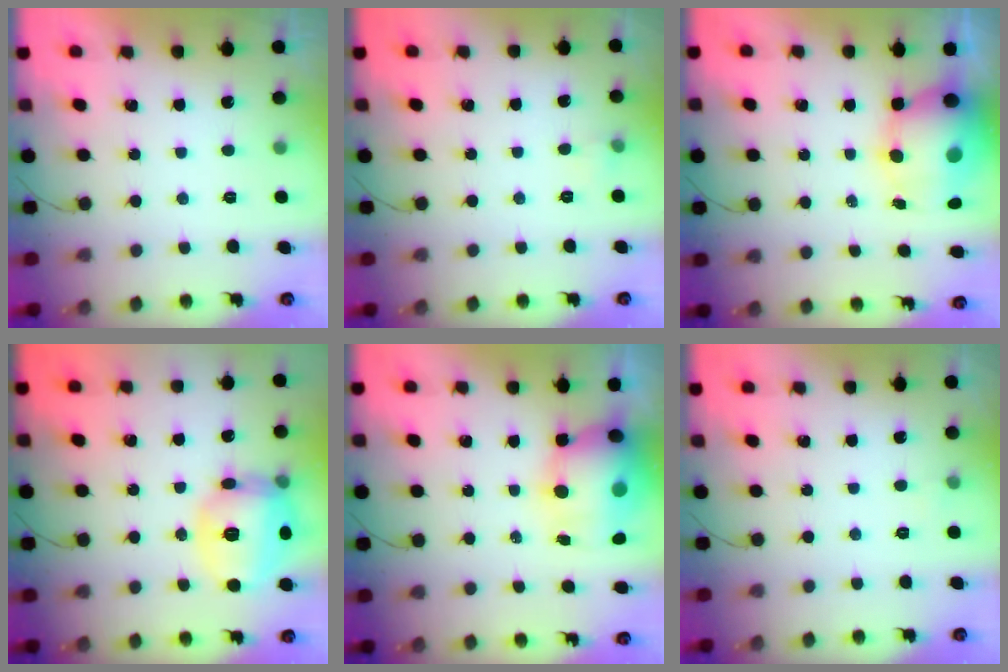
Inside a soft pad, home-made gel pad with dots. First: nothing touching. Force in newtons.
{"total": 3.6, "press": 3.3, "slide": 1.3}
{"total": 10.4, "press": 10.0, "slide": 2.6}
{"total": 17.7, "press": 17.6, "slide": 1.4}
{"total": 16.3, "press": 14.2, "slide": 8.1}
{"total": 2.3, "press": 2.1, "slide": 0.9}